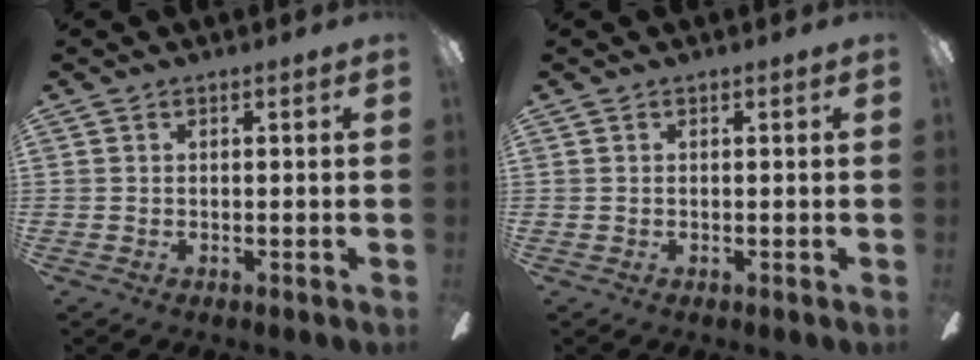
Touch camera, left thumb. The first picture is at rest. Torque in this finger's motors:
{"motor_torque": [0.00, 0.00, 0.00, 0.02, 0.00]}